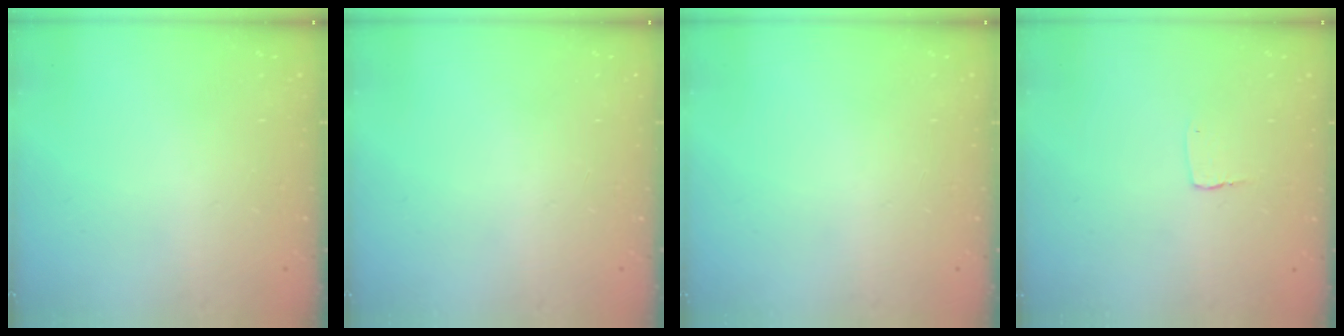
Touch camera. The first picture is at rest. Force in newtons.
{"total": 0.0}
{"total": 0.0}
{"total": 2.7, "press": 2.7, "slide": 0.2}